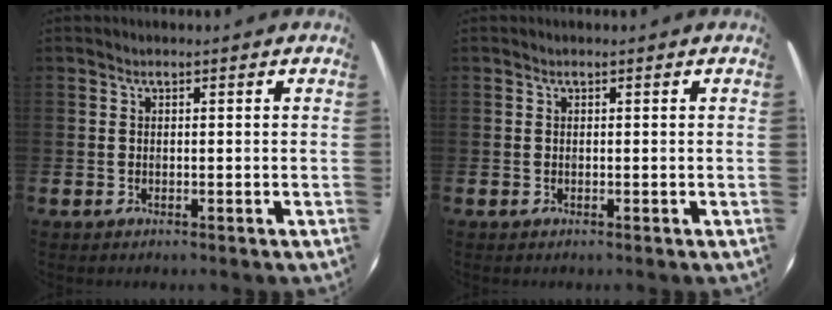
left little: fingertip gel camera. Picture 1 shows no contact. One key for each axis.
{"total": 0.0}